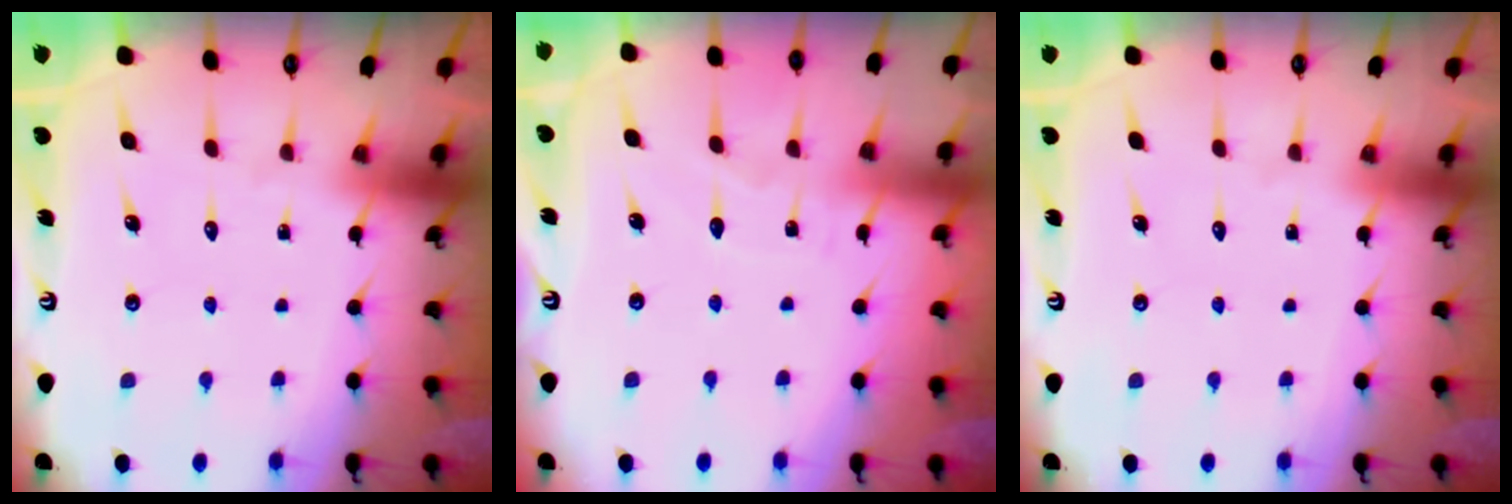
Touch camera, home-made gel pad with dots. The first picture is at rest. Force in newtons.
{"total": 4.0, "press": 4.0, "slide": 0.4}
{"total": 0.0}